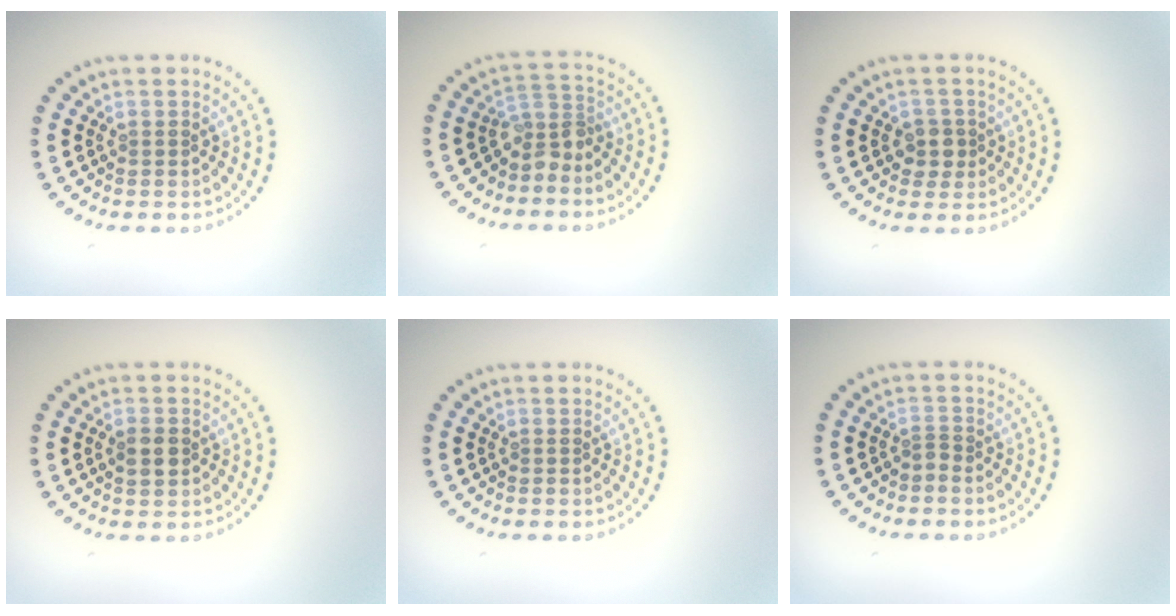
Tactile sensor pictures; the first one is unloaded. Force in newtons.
{"total": 2.6, "press": 1.8, "slide": 1.8}
{"total": 1.9, "press": 1.7, "slide": 0.9}
{"total": 2.4, "press": 2.4, "slide": 0.1}
{"total": 0.0}
{"total": 0.5, "press": 0.2, "slide": 0.5}